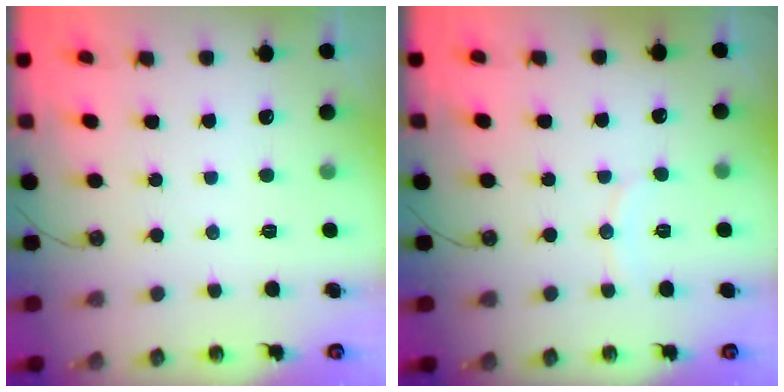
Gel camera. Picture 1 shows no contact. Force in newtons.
{"total": 5.0, "press": 5.0, "slide": 0.2}